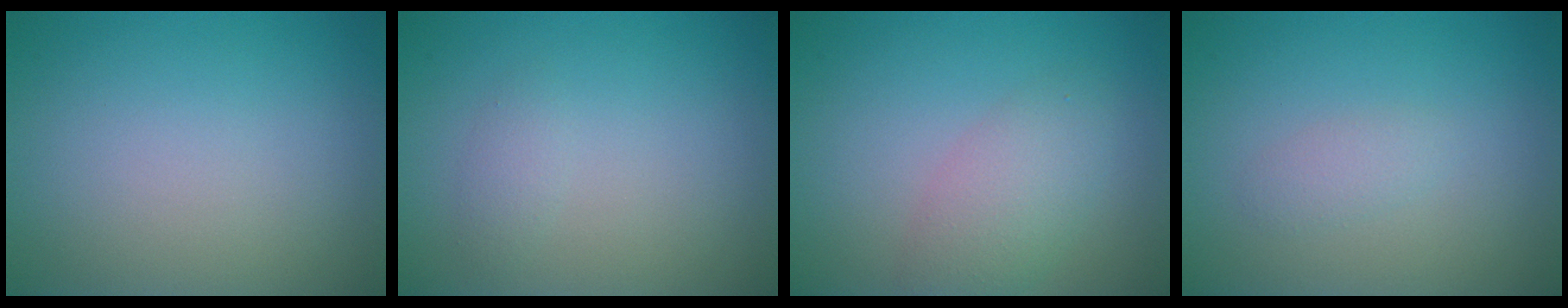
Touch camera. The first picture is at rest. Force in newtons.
{"total": 0.9, "press": 0.9, "slide": 0.0}
{"total": 3.2, "press": 3.2, "slide": 0.1}
{"total": 1.2, "press": 1.2, "slide": 0.0}